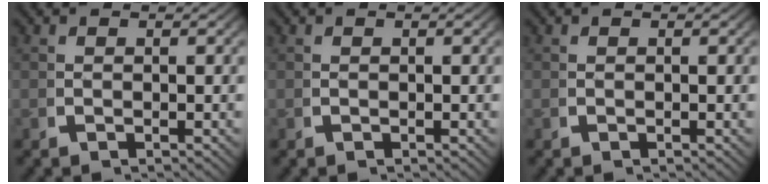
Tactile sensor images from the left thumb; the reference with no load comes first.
{"total": 0.0}
{"total": 0.0}